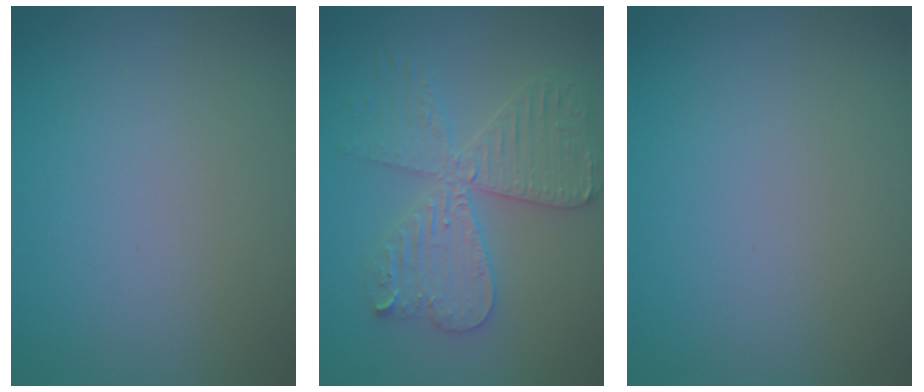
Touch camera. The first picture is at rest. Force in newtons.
{"total": 5.6, "press": 5.5, "slide": 0.8}
{"total": 0.0}